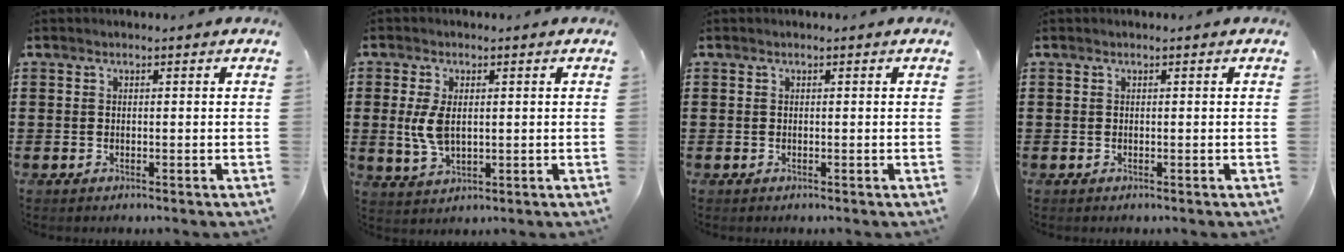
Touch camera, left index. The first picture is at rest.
{"total": 5.4, "force": [0.5, 3.0, 4.4], "torque": [-0.119, -0.002, 0.001]}
{"total": 0.0}
{"total": 0.0}